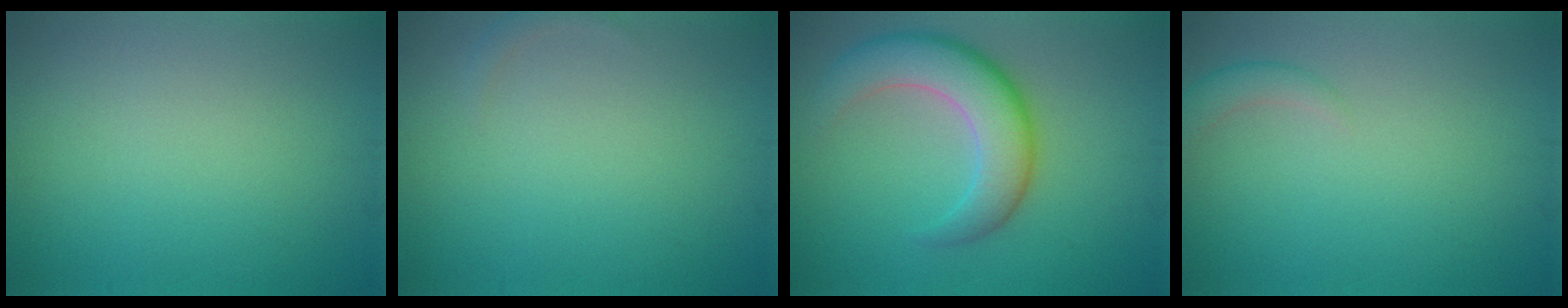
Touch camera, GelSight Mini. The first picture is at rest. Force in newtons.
{"total": 0.7, "press": 0.7, "slide": 0.1}
{"total": 6.6, "press": 6.5, "slide": 0.5}
{"total": 1.5, "press": 1.5, "slide": 0.1}